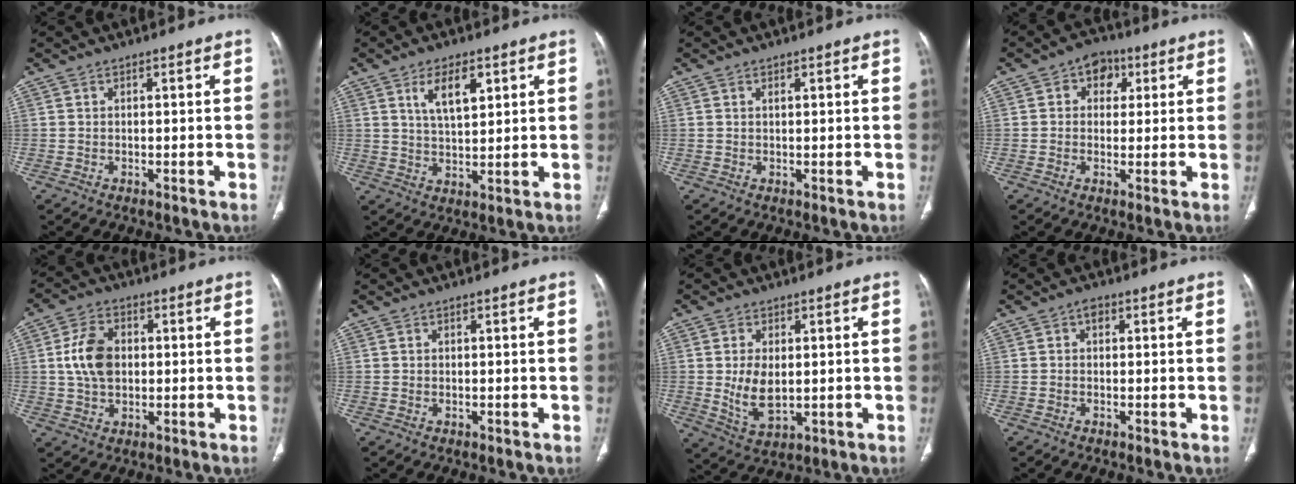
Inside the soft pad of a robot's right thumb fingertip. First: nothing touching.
{"total": 7.5, "force": [3.4, 3.3, 5.8], "torque": [-0.087, -0.018, 0.064]}
{"total": 0.8, "force": [0.5, 0.3, 0.6], "torque": [-0.007, 0.000, 0.007]}
{"total": 5.8, "force": [1.9, 4.6, 3.1], "torque": [-0.005, 0.004, 0.018]}
{"total": 8.8, "force": [0.8, 6.1, 6.3], "torque": [-0.104, 0.004, 0.015]}
{"total": 0.0}
{"total": 7.7, "force": [0.2, 4.6, 6.2], "torque": [-0.110, -0.012, 0.018]}
{"total": 1.4, "force": [0.4, 1.0, 0.9], "torque": [-0.004, 0.005, -0.002]}